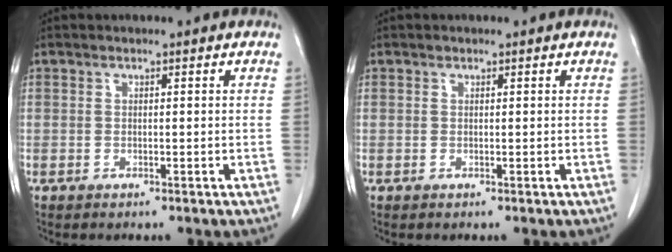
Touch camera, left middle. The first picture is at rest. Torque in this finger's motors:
{"motor_torque": [0.10, -0.07, -0.06, -0.01]}